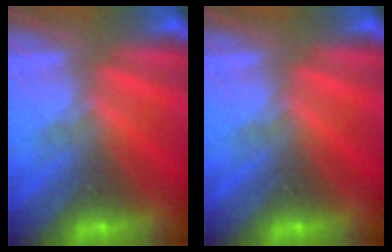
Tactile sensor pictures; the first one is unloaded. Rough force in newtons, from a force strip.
{"total": 0.0}